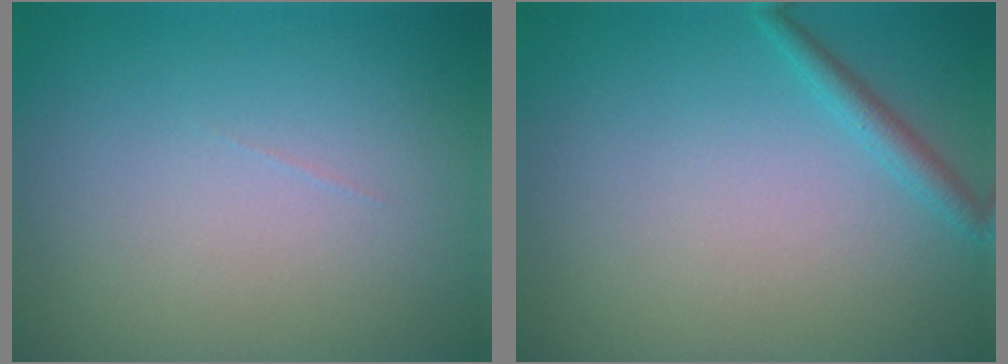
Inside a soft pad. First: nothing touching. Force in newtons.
{"total": 1.4, "press": 1.4, "slide": 0.1}